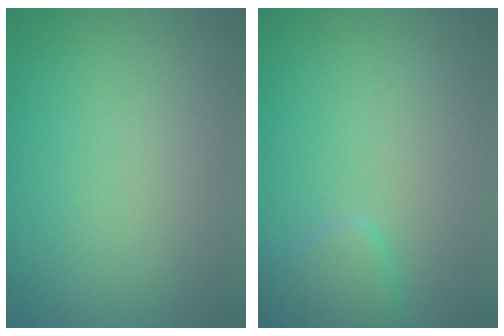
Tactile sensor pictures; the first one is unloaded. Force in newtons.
{"total": 1.9, "press": 1.9, "slide": 0.1}